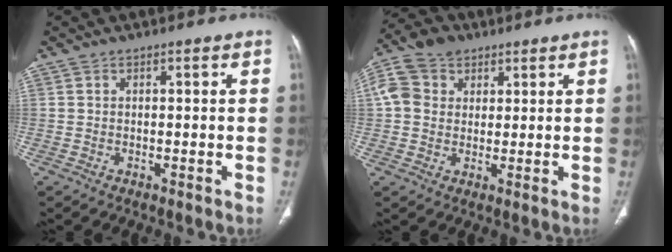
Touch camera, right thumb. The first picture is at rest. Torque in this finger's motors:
{"motor_torque": [1.35, 1.34, -0.05, -1.34, 0.03]}